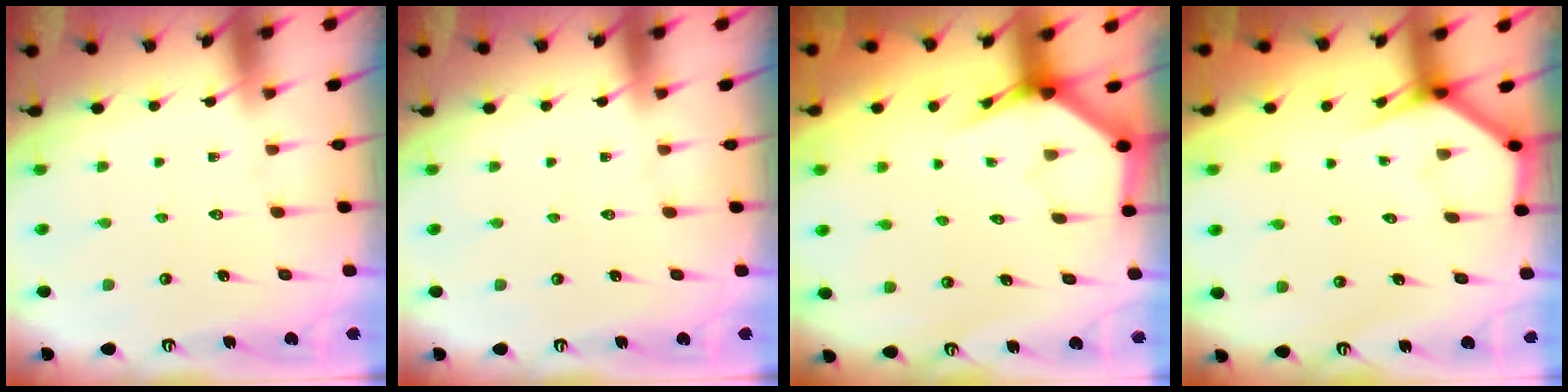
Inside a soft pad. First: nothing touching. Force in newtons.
{"total": 0.0}
{"total": 4.0, "press": 4.0, "slide": 0.2}
{"total": 3.9, "press": 3.8, "slide": 0.3}